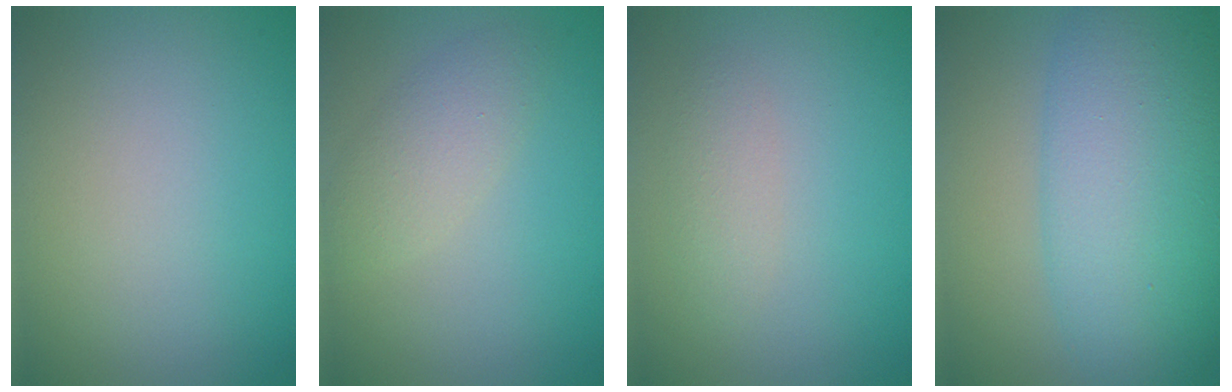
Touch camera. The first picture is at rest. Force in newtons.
{"total": 2.7, "press": 2.7, "slide": 0.1}
{"total": 1.5, "press": 1.5, "slide": 0.1}
{"total": 10.2, "press": 10.2, "slide": 0.3}